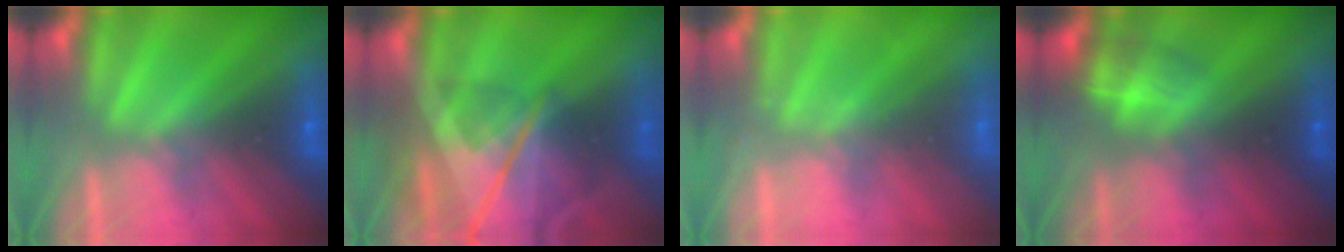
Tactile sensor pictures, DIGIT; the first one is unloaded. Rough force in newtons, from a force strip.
{"total": 7.6}
{"total": 2.2}
{"total": 2.3}